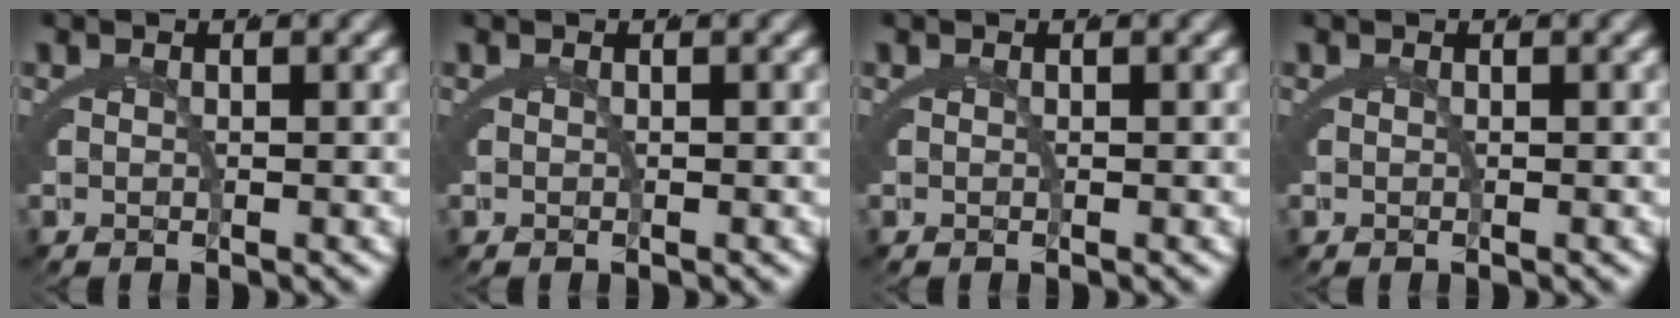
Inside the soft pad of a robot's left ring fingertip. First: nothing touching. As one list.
[{"total": 0.0}, {"total": 0.0}, {"total": 0.0}]